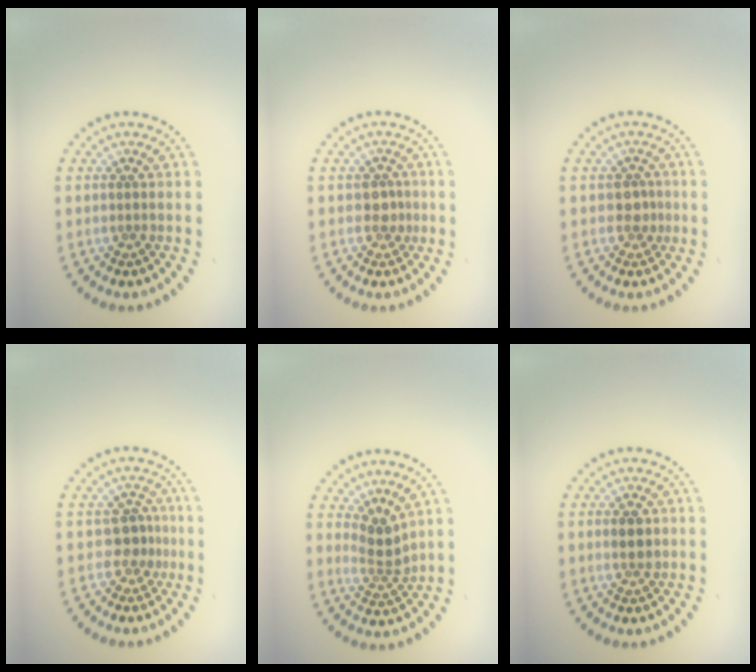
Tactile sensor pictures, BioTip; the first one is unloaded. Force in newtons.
{"total": 1.7, "press": 1.5, "slide": 0.9}
{"total": 1.6, "press": 1.4, "slide": 0.7}
{"total": 2.2, "press": 1.6, "slide": 1.5}
{"total": 2.4, "press": 1.8, "slide": 1.6}
{"total": 1.8, "press": 1.8, "slide": 0.2}